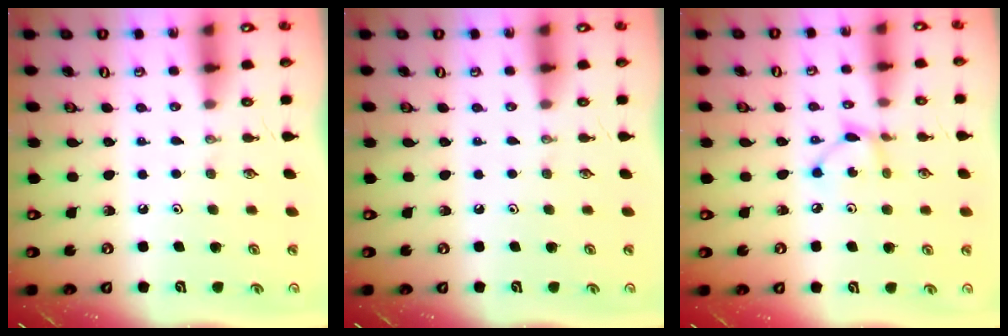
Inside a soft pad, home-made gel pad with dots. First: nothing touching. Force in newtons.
{"total": 0.0}
{"total": 5.0, "press": 5.0, "slide": 0.2}